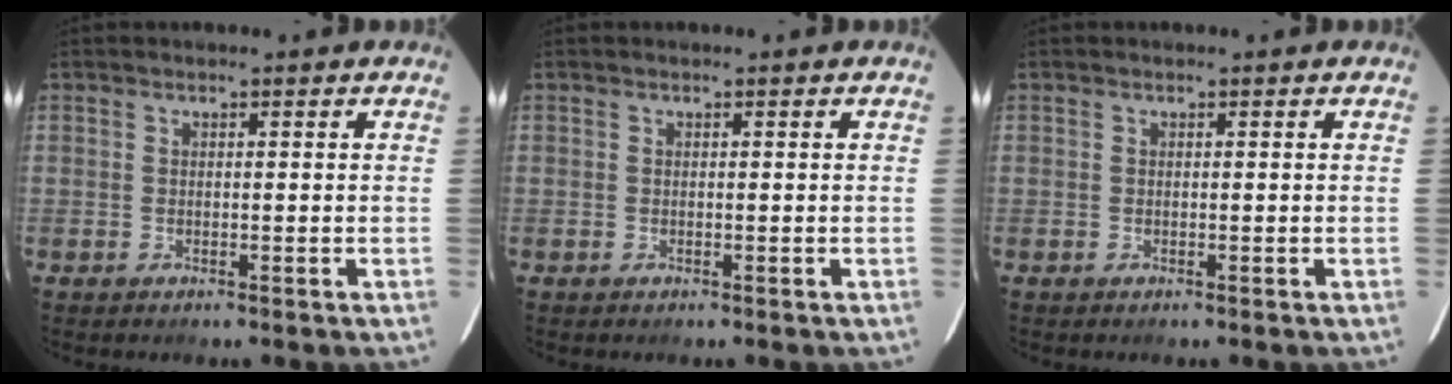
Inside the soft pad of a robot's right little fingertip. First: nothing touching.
{"total": 0.0}
{"total": 0.0}